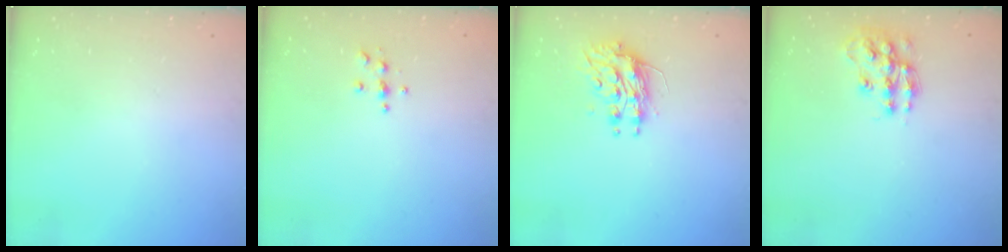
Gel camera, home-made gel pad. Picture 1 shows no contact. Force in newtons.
{"total": 3.8, "press": 3.8, "slide": 0.4}
{"total": 10.2, "press": 10.2, "slide": 0.7}
{"total": 13.3, "press": 13.3, "slide": 0.7}